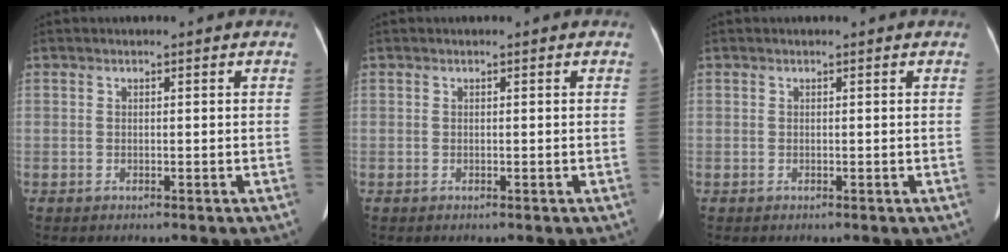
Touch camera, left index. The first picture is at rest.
{"total": 0.0}
{"total": 0.0}